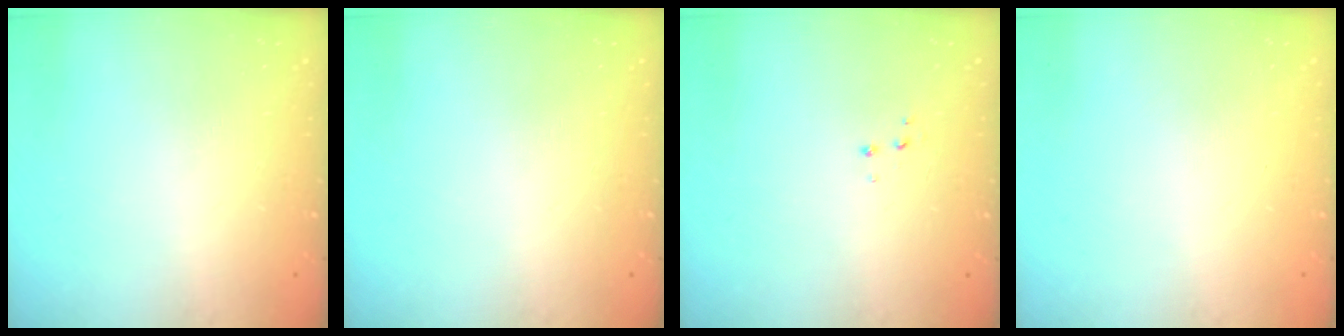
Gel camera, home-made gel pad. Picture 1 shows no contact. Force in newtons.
{"total": 0.0}
{"total": 3.3, "press": 3.2, "slide": 0.4}
{"total": 0.0}